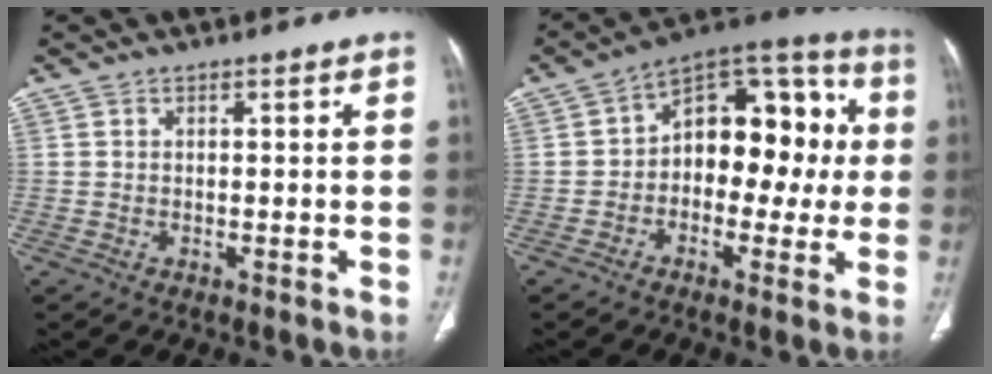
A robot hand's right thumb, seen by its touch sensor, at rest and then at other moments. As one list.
[{"total": 16.4, "force": [0.4, 10.5, 12.7], "torque": [-0.119, 0.053, -0.009]}]